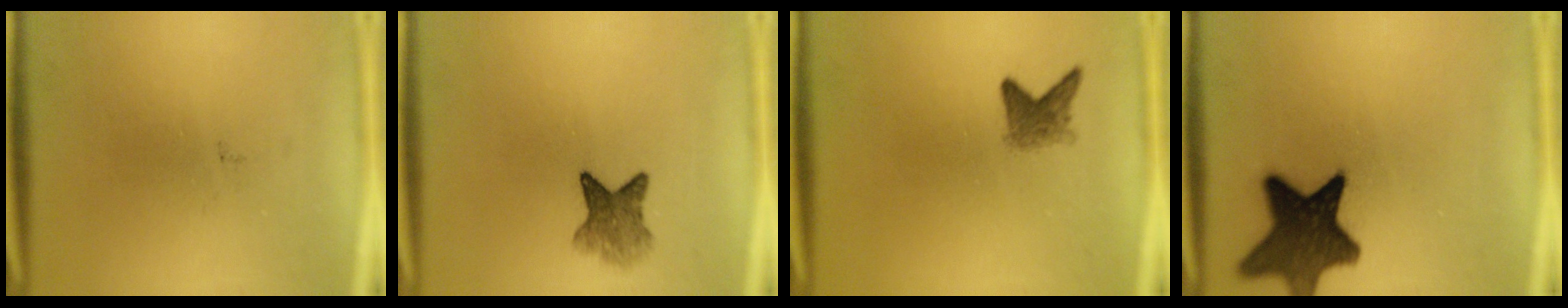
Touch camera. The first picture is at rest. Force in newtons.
{"total": 4.4}
{"total": 2.6}
{"total": 13.6}